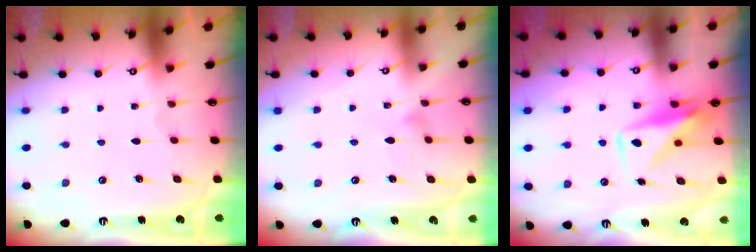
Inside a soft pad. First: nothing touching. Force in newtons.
{"total": 6.1, "press": 6.1, "slide": 0.3}
{"total": 9.1, "press": 9.1, "slide": 0.6}